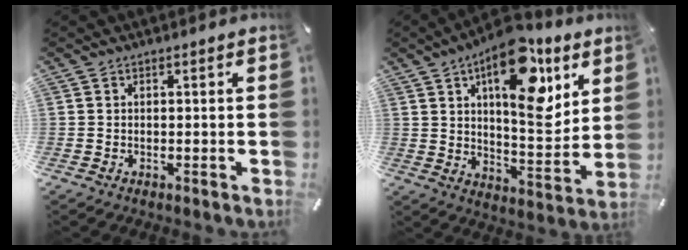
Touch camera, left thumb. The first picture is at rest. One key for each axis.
{"total": 19.2, "fx": 9.8, "fy": 8.9, "fz": 14.0, "tx": -0.194, "ty": -0.049, "tz": 0.159}